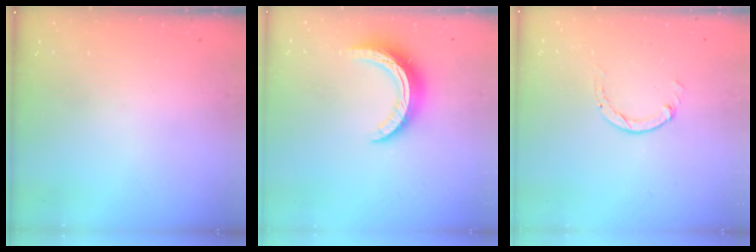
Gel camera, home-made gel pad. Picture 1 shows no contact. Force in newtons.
{"total": 12.2, "press": 12.1, "slide": 0.9}
{"total": 0.0}